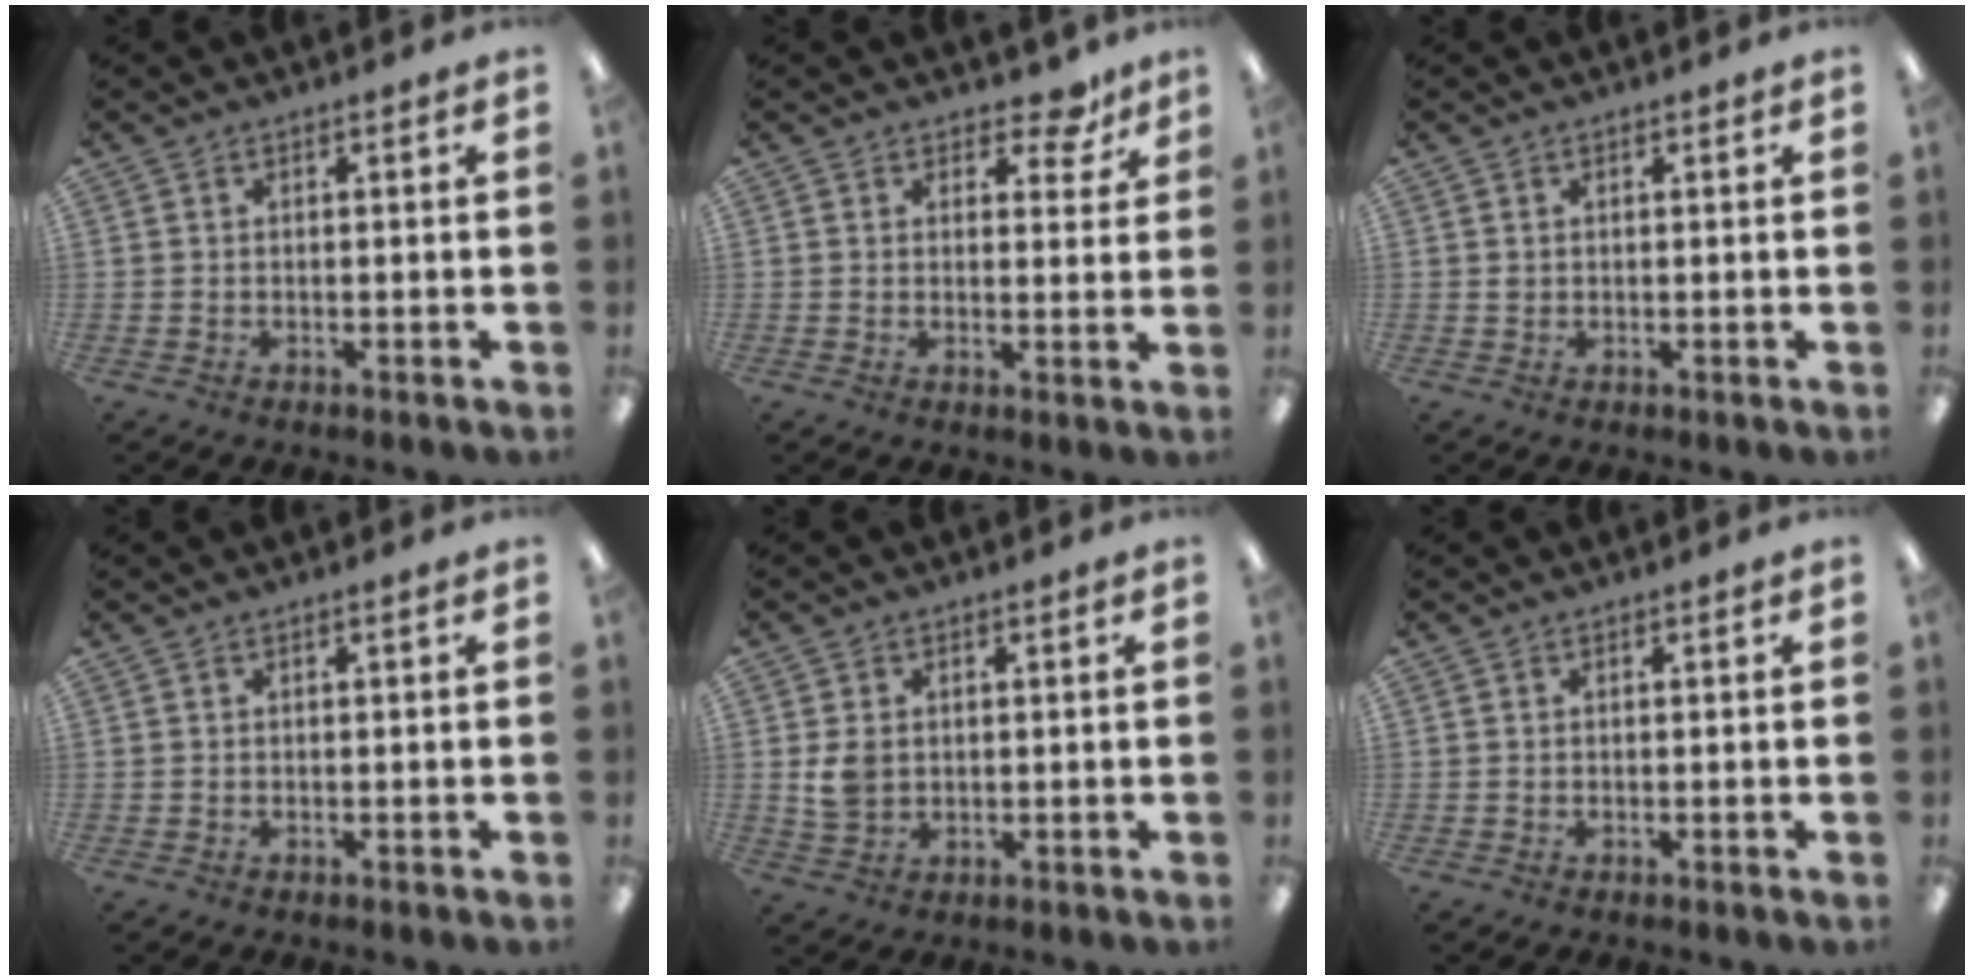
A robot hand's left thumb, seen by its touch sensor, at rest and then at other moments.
{"total": 5.6, "force": [4.2, 2.9, 2.3], "torque": [-0.016, -0.026, 0.070]}
{"total": 0.9, "force": [0.4, 0.8, 0.1], "torque": [-0.003, 0.004, 0.007]}
{"total": 0.0}
{"total": 5.0, "force": [0.7, 4.0, 2.8], "torque": [-0.053, 0.002, 0.014]}
{"total": 0.0}